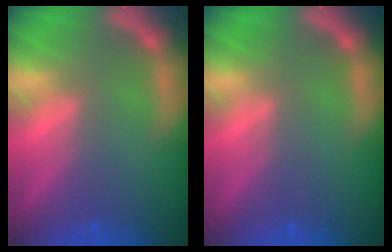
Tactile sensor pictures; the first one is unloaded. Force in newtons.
{"total": 0.0}